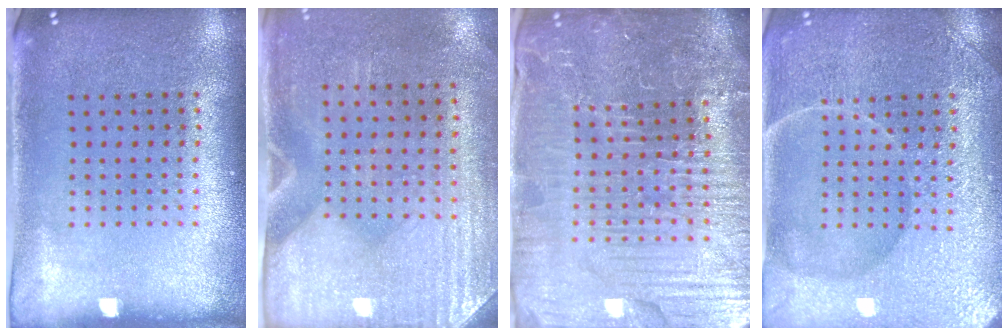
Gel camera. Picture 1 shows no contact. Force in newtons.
{"total": 3.0, "press": 2.6, "slide": 1.5}
{"total": 6.2, "press": 5.6, "slide": 2.7}
{"total": 4.4, "press": 4.4, "slide": 0.4}